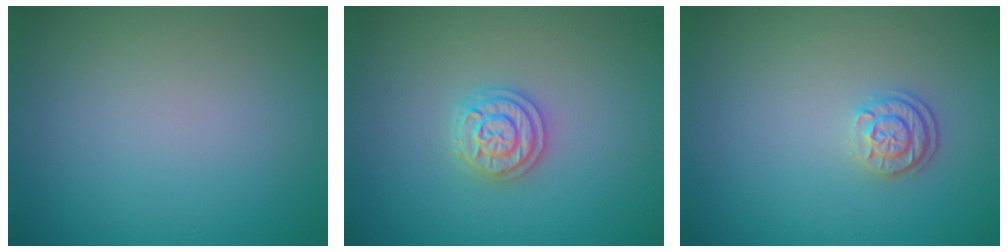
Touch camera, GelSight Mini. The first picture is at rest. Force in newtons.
{"total": 2.3, "press": 2.3, "slide": 0.5}
{"total": 1.8, "press": 1.5, "slide": 0.9}